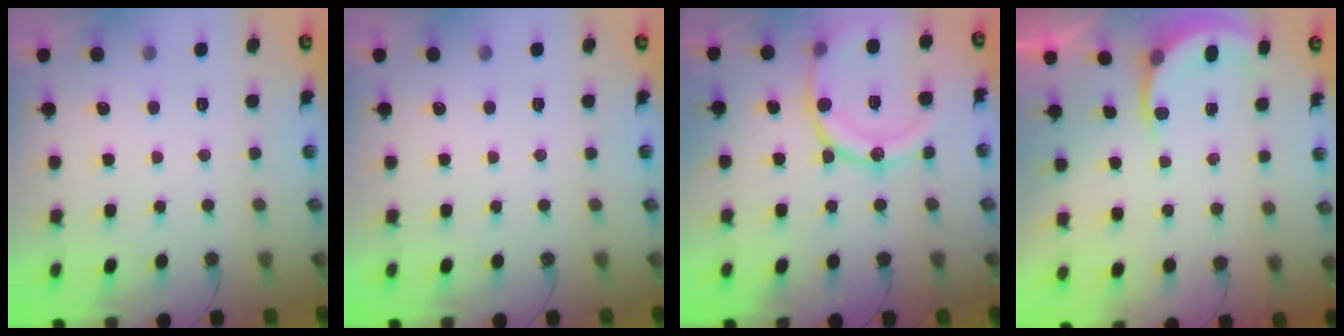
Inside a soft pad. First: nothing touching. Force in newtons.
{"total": 0.0}
{"total": 19.3, "press": 19.0, "slide": 3.4}
{"total": 5.0, "press": 5.0, "slide": 0.4}